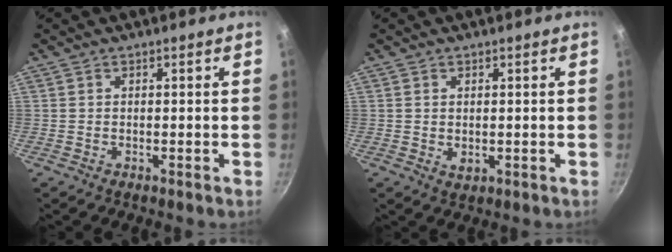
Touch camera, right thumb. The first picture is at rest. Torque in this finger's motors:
{"motor_torque": [-0.37, 0.15, 0.45, 0.06, -0.01]}